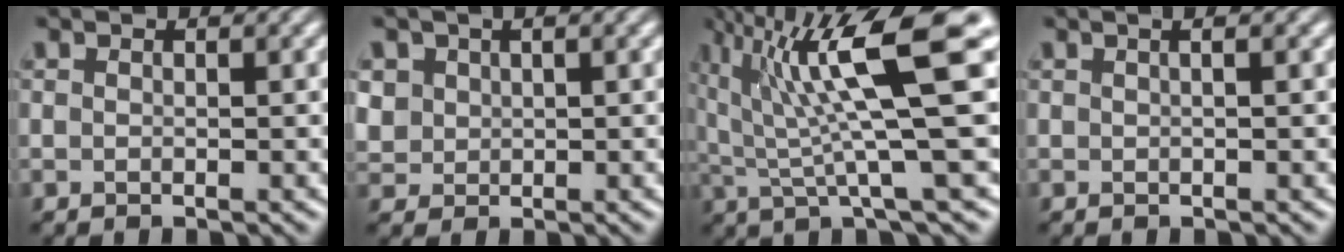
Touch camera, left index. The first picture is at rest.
{"total": 1.3, "force": [0.6, 1.1, 0.2], "torque": [-0.016, 0.007, 0.026]}
{"total": 11.1, "force": [4.2, 1.7, 10.2], "torque": [-0.165, 0.012, 0.086]}
{"total": 2.3, "force": [1.0, 1.1, 1.8], "torque": [-0.005, 0.021, -0.013]}